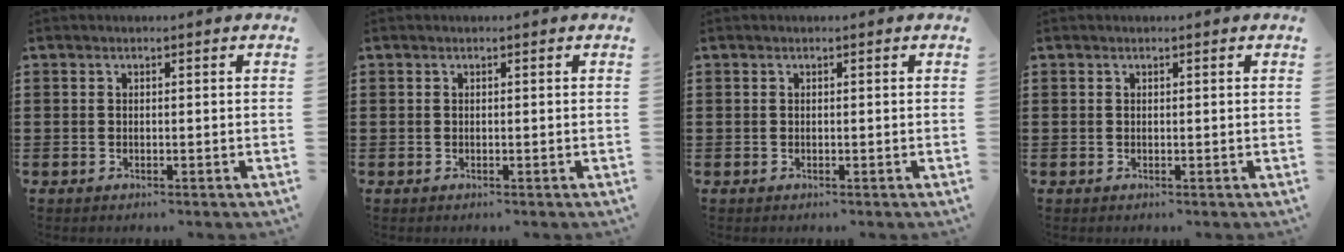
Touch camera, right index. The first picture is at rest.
{"total": 0.0}
{"total": 0.0}
{"total": 0.0}